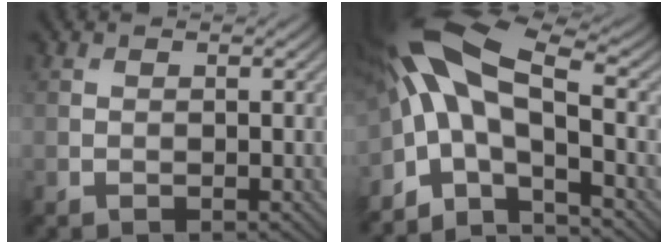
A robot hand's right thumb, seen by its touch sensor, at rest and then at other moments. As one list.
[{"total": 11.9, "force": [-2.7, 5.3, 10.3], "torque": [-0.202, 0.012, -0.068]}]